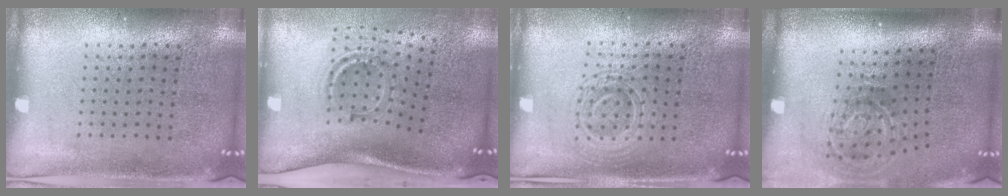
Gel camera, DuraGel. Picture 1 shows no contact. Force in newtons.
{"total": 1.5, "press": 1.1, "slide": 1.0}
{"total": 1.4, "press": 1.3, "slide": 0.3}
{"total": 2.0, "press": 1.2, "slide": 1.6}